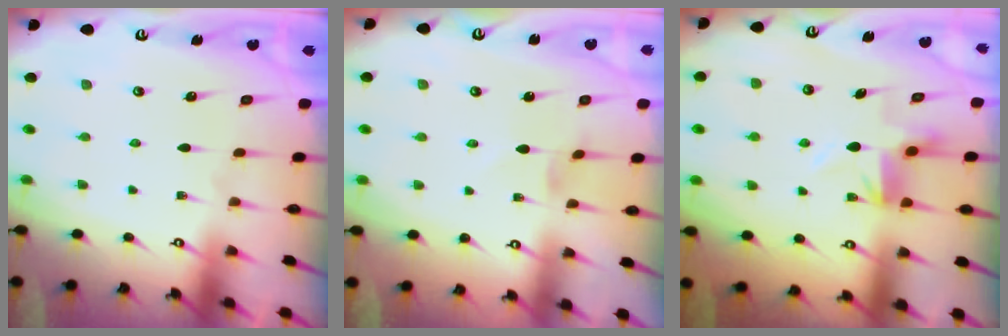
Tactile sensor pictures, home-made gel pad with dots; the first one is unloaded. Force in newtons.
{"total": 0.5, "press": 0.4, "slide": 0.3}
{"total": 5.0, "press": 4.9, "slide": 0.3}